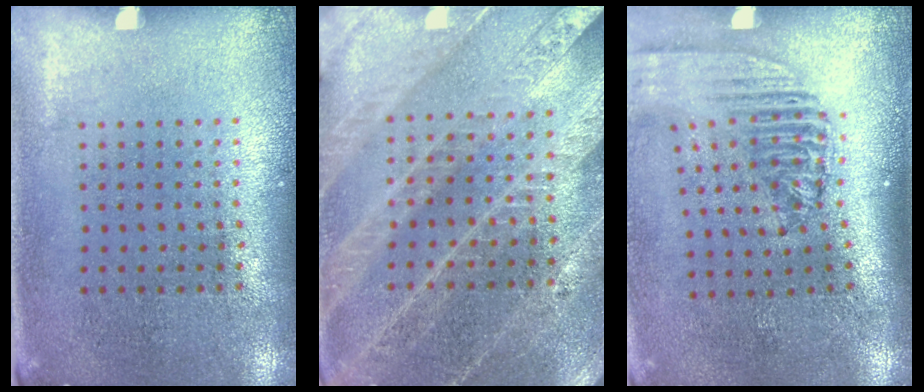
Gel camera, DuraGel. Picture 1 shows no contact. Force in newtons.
{"total": 3.6, "press": 3.3, "slide": 1.2}
{"total": 2.3, "press": 1.7, "slide": 1.5}